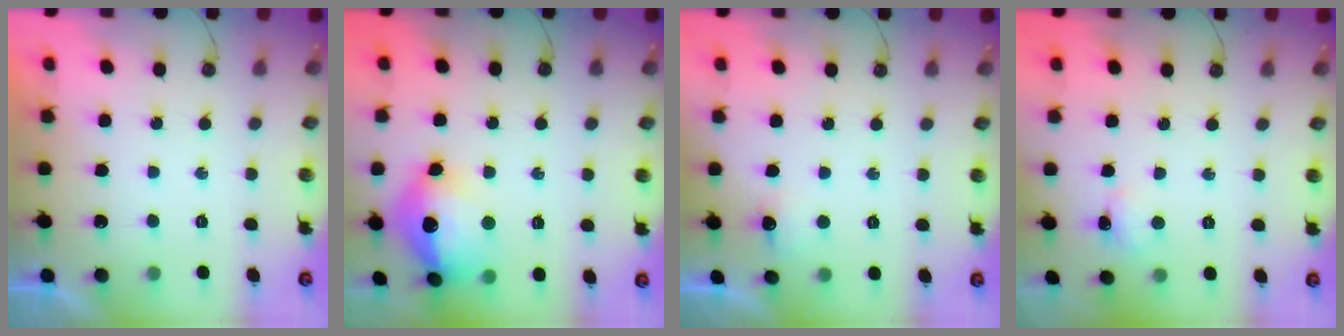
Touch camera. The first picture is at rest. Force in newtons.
{"total": 17.5, "press": 17.4, "slide": 1.5}
{"total": 5.6, "press": 5.5, "slide": 1.2}
{"total": 3.2, "press": 2.7, "slide": 1.8}